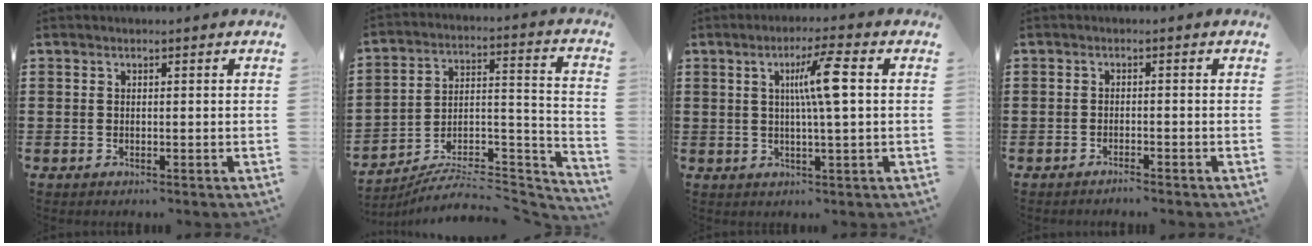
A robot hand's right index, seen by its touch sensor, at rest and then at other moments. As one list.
[{"total": 7.9, "force": [-7.0, 1.9, 3.1], "torque": [-0.036, 0.012, -0.134]}, {"total": 6.8, "force": [1.2, 0.1, 6.6], "torque": [-0.129, 0.001, 0.012]}, {"total": 1.3, "force": [-1.2, -0.1, 0.3], "torque": [-0.007, 0.001, -0.025]}]